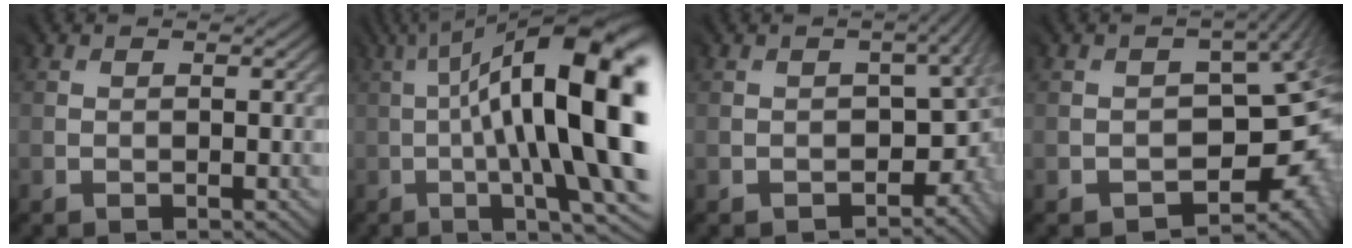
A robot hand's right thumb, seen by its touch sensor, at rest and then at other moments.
{"total": 19.2, "force": [0.9, 5.2, 18.5], "torque": [-0.250, 0.031, 0.022]}
{"total": 5.6, "force": [-2.7, 3.6, 3.4], "torque": [-0.028, -0.021, -0.022]}
{"total": 9.1, "force": [-3.4, 6.2, 5.8], "torque": [-0.038, -0.026, -0.028]}